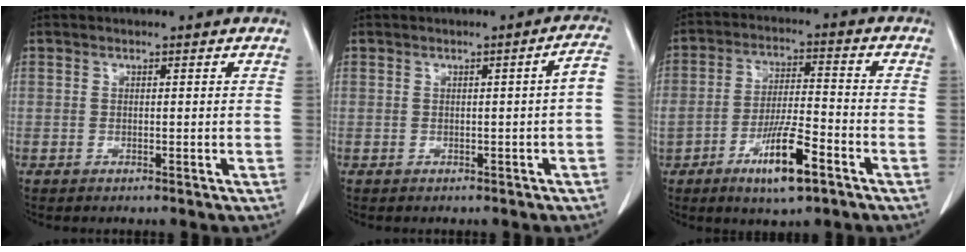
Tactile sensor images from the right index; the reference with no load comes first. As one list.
[{"total": 2.9, "force": [-0.6, 0.0, 2.9], "torque": [-0.029, 0.006, -0.007]}, {"total": 9.8, "force": [-5.3, 2.0, 8.1], "torque": [-0.150, -0.005, -0.089]}]